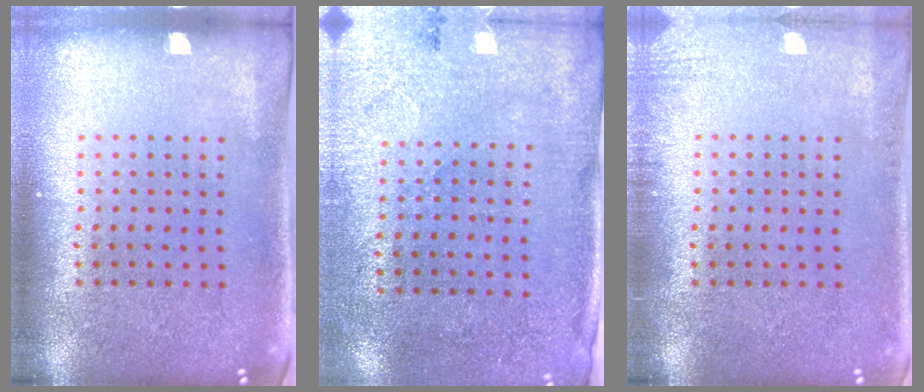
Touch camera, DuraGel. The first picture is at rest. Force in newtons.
{"total": 2.7, "press": 2.2, "slide": 1.5}
{"total": 1.4, "press": 1.4, "slide": 0.2}